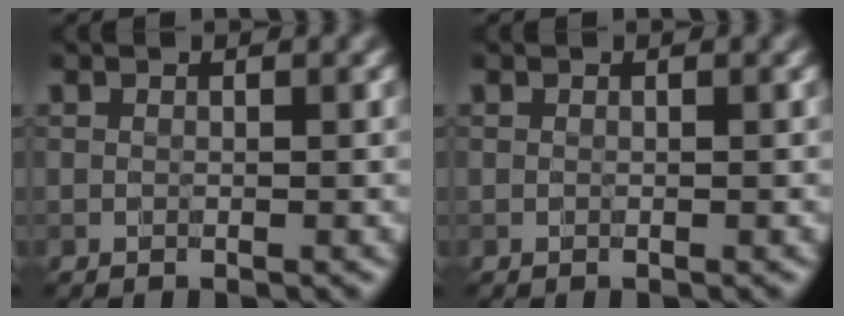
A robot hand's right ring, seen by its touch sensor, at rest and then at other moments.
{"total": 0.0}